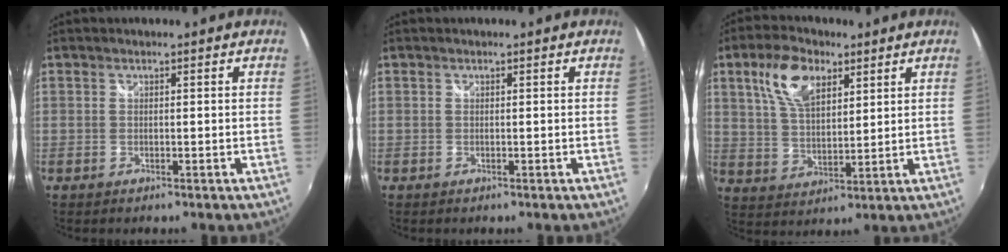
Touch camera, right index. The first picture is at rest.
{"total": 0.0}
{"total": 10.7, "force": [5.2, 5.5, 7.5], "torque": [-0.145, 0.019, 0.102]}